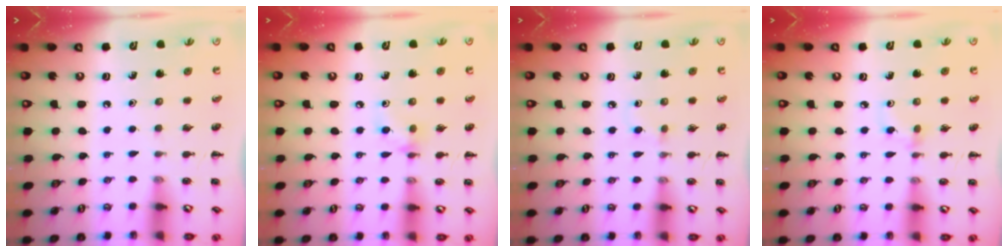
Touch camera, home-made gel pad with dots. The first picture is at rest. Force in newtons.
{"total": 5.2, "press": 5.1, "slide": 0.8}
{"total": 2.3, "press": 2.1, "slide": 1.0}
{"total": 2.6, "press": 2.4, "slide": 1.1}